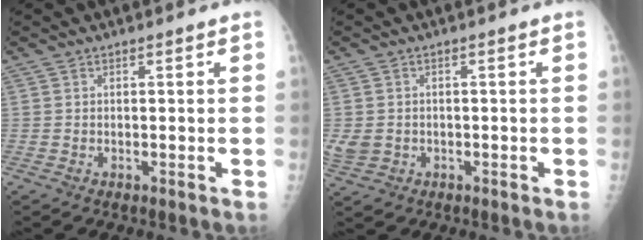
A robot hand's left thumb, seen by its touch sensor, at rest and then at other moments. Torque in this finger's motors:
{"motor_torque": [0.11, 0.58, -0.01, -0.08, 0.12]}